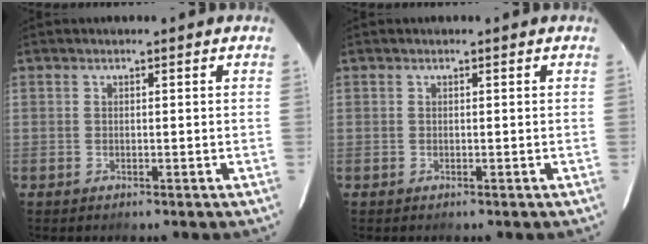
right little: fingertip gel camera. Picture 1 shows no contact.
{"total": 0.0}